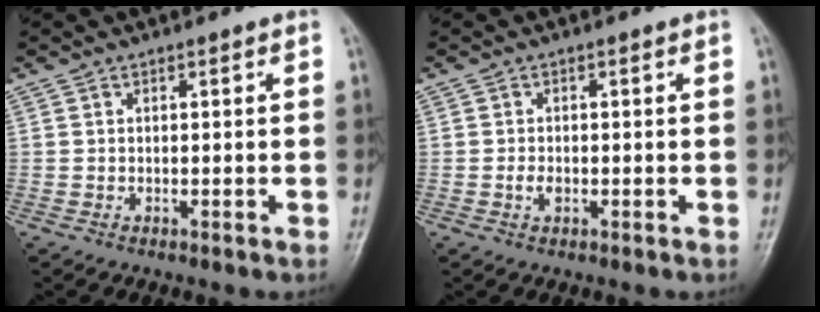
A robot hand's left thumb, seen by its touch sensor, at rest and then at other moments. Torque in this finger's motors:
{"motor_torque": [-0.54, 0.36, 0.33, 0.08, 0.01]}